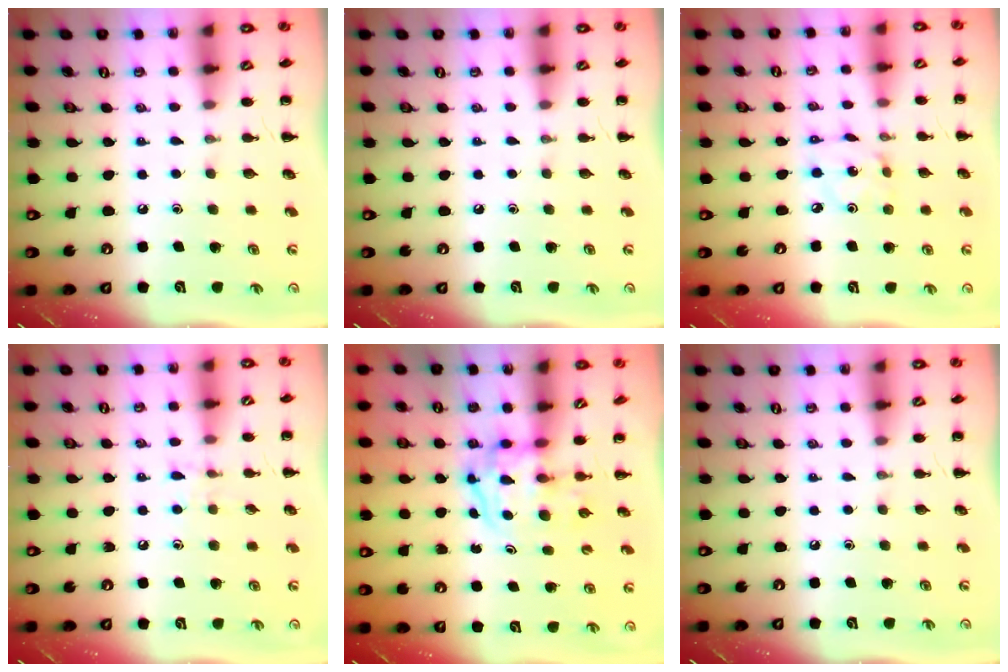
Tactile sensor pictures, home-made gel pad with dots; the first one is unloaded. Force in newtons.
{"total": 0.0}
{"total": 2.4, "press": 2.4, "slide": 0.4}
{"total": 5.6, "press": 5.3, "slide": 1.6}
{"total": 3.7, "press": 3.7, "slide": 0.6}
{"total": 0.0}